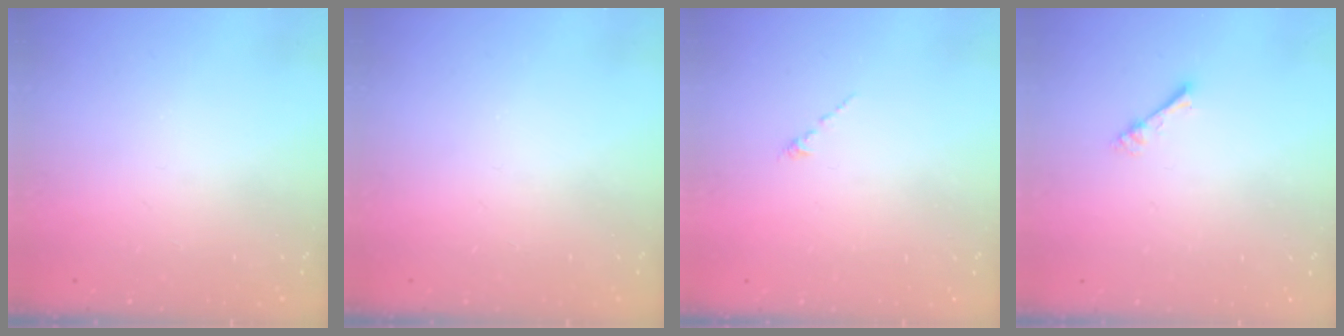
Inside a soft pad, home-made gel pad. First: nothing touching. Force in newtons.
{"total": 0.0}
{"total": 0.0}
{"total": 2.4, "press": 2.4, "slide": 0.2}